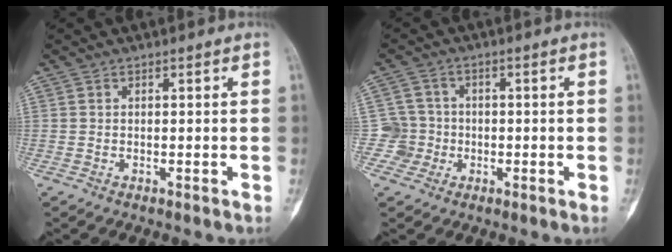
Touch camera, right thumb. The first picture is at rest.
{"total": 4.7, "force": [-1.2, 4.5, -0.5], "torque": [0.040, 0.015, -0.029]}